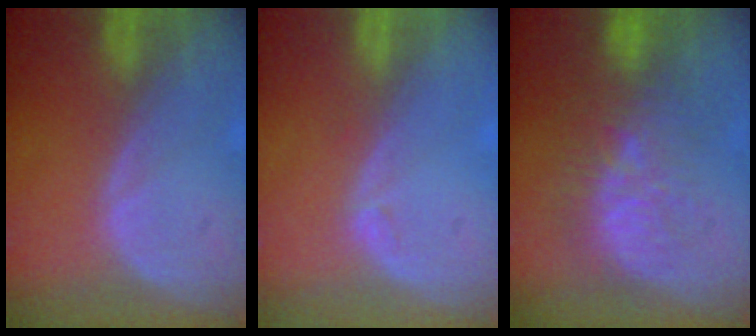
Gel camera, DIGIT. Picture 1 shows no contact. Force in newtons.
{"total": 0.6, "press": 0.6, "slide": 0.2}
{"total": 9.1, "press": 8.6, "slide": 2.8}